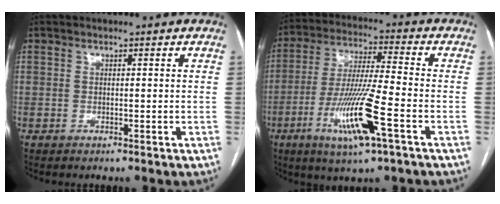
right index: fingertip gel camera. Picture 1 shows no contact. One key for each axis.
{"total": 14.1, "fx": -5.6, "fy": 0.5, "fz": 12.9, "tx": -0.257, "ty": -0.021, "tz": -0.102}